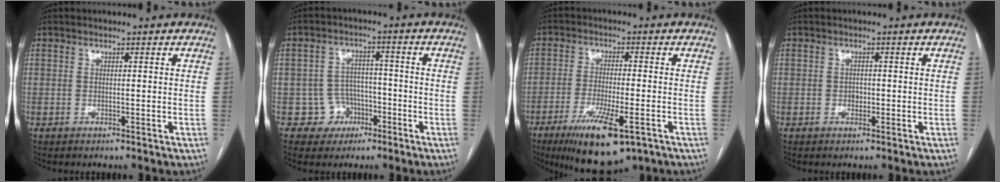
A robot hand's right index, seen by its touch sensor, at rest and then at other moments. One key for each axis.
{"total": 5.3, "fx": -2.3, "fy": 4.8, "fz": 0.2, "tx": 0.009, "ty": 0.016, "tz": -0.032}
{"total": 12.2, "fx": -6.8, "fy": 2.7, "fz": 9.8, "tx": -0.168, "ty": -0.026, "tz": -0.105}
{"total": 1.0, "fx": -0.2, "fy": 0.8, "fz": 0.6, "tx": -0.009, "ty": 0.002, "tz": -0.005}